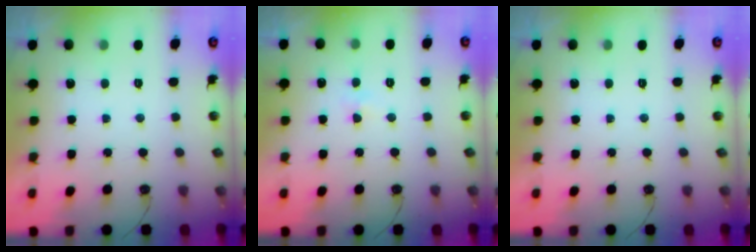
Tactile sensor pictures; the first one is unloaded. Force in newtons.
{"total": 2.9, "press": 2.8, "slide": 0.6}
{"total": 0.0}